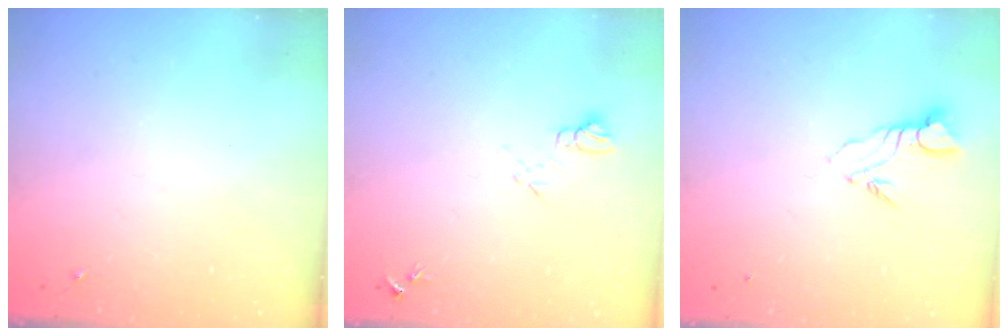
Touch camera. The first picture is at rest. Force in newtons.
{"total": 7.1, "press": 7.1, "slide": 0.7}
{"total": 4.2, "press": 4.2, "slide": 0.1}